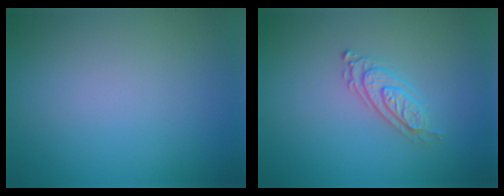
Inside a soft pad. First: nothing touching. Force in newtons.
{"total": 2.4, "press": 2.0, "slide": 1.4}